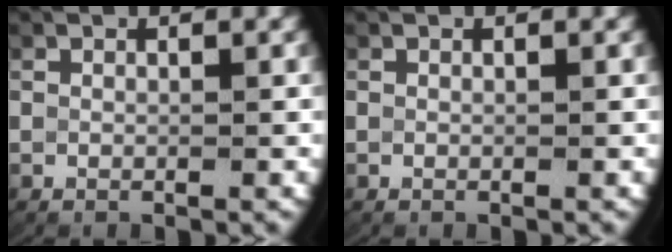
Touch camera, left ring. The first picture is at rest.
{"total": 0.0}